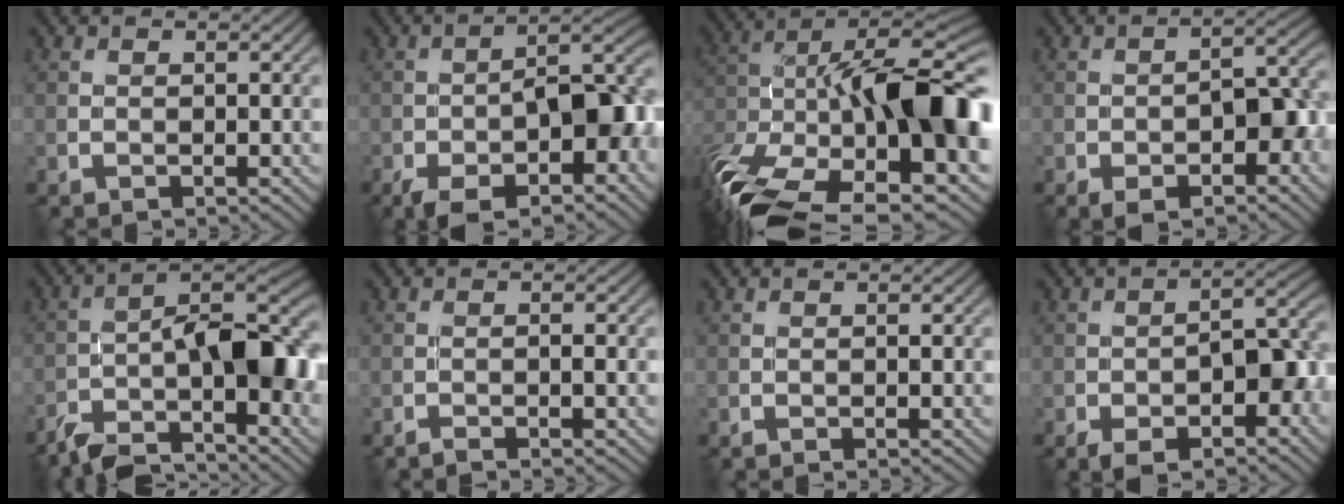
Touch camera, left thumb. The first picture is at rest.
{"total": 14.5, "force": [-5.6, 6.5, 11.7], "torque": [-0.174, -0.017, -0.092]}
{"total": 20.2, "force": [-5.3, 10.3, 16.5], "torque": [-0.334, -0.032, -0.080]}
{"total": 9.0, "force": [-3.5, 4.2, 7.1], "torque": [-0.107, -0.007, -0.054]}
{"total": 12.4, "force": [-7.0, 3.8, 9.5], "torque": [-0.146, -0.004, -0.130]}
{"total": 1.7, "force": [-1.0, 0.1, 1.4], "torque": [-0.024, 0.005, -0.021]}
{"total": 0.8, "force": [-0.4, 0.1, 0.7], "torque": [-0.012, -0.001, -0.006]}
{"total": 10.2, "force": [-4.2, 4.5, 8.1], "torque": [-0.123, -0.007, -0.066]}